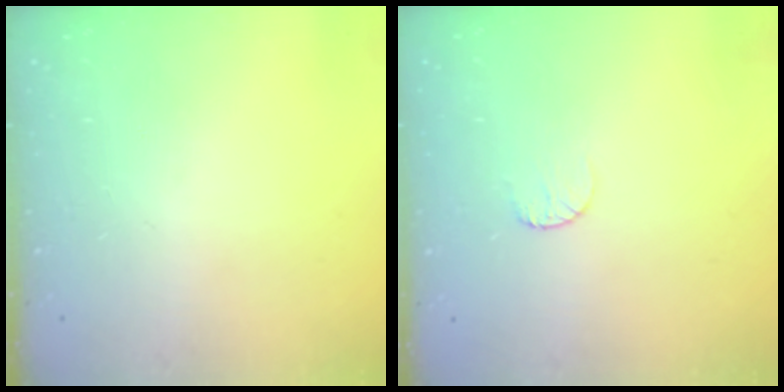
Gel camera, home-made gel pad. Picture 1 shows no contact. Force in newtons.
{"total": 3.7, "press": 3.7, "slide": 0.3}